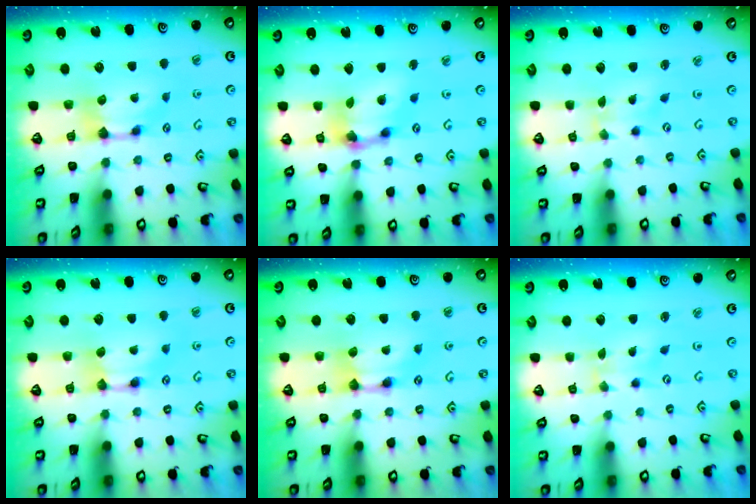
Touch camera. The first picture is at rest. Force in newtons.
{"total": 6.2, "press": 5.7, "slide": 2.3}
{"total": 2.8, "press": 2.6, "slide": 1.0}
{"total": 1.7, "press": 1.7, "slide": 0.1}
{"total": 2.0, "press": 2.0, "slide": 0.1}
{"total": 2.8, "press": 2.6, "slide": 1.0}